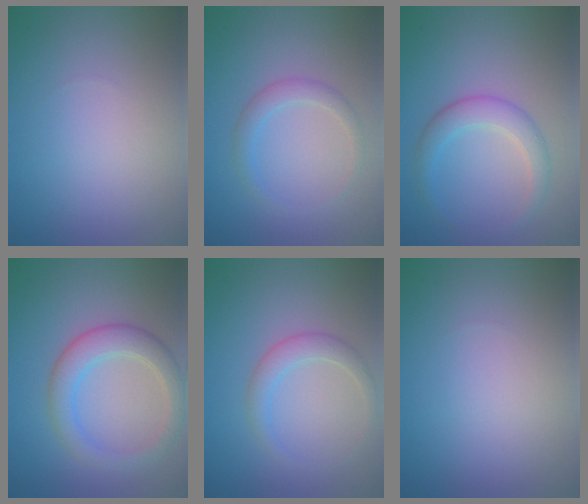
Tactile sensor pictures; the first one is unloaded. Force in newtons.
{"total": 1.8, "press": 1.8, "slide": 0.0}
{"total": 2.7, "press": 2.7, "slide": 0.1}
{"total": 4.0, "press": 4.0, "slide": 0.2}
{"total": 2.1, "press": 2.1, "slide": 0.1}
{"total": 0.0}